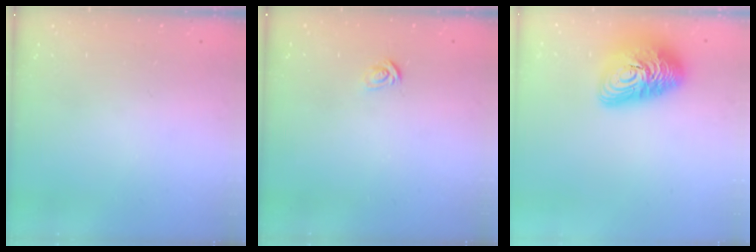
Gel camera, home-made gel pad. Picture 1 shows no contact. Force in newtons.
{"total": 2.6, "press": 2.6, "slide": 0.2}
{"total": 16.0, "press": 16.0, "slide": 1.2}